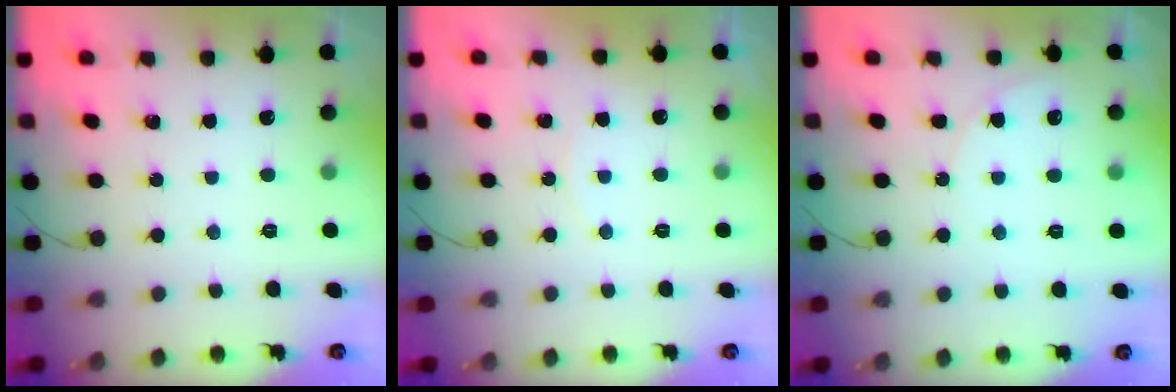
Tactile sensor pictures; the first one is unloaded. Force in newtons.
{"total": 2.2, "press": 2.1, "slide": 0.4}
{"total": 6.7, "press": 6.7, "slide": 0.4}